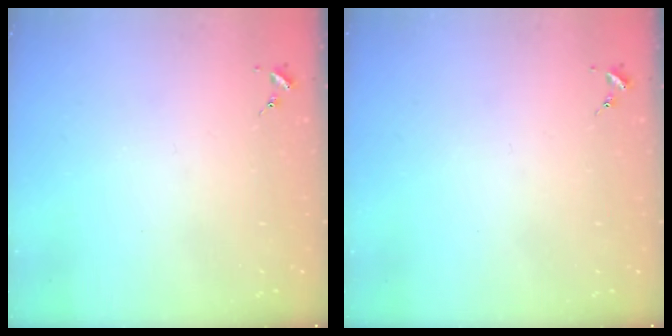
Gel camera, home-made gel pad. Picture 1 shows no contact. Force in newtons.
{"total": 0.0}